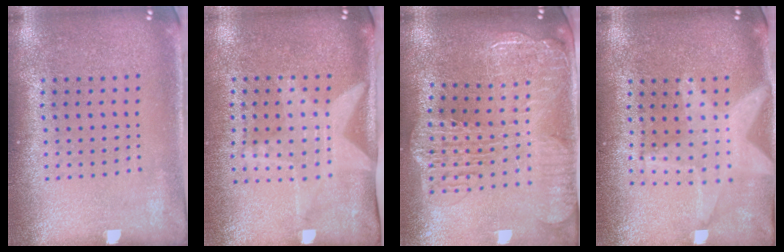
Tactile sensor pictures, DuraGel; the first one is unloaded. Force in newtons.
{"total": 2.0, "press": 1.6, "slide": 1.2}
{"total": 3.0, "press": 2.5, "slide": 1.7}
{"total": 2.0, "press": 1.7, "slide": 1.0}